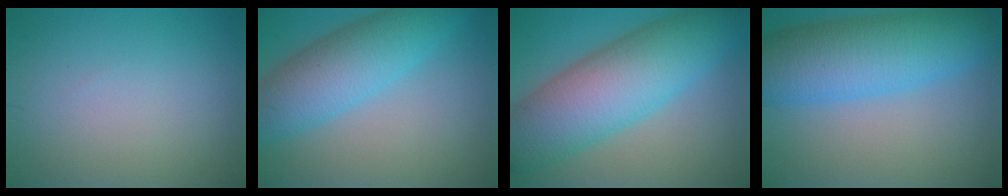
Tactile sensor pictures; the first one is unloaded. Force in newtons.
{"total": 7.6, "press": 7.6, "slide": 0.3}
{"total": 11.3, "press": 11.2, "slide": 0.1}
{"total": 10.4, "press": 10.4, "slide": 0.3}